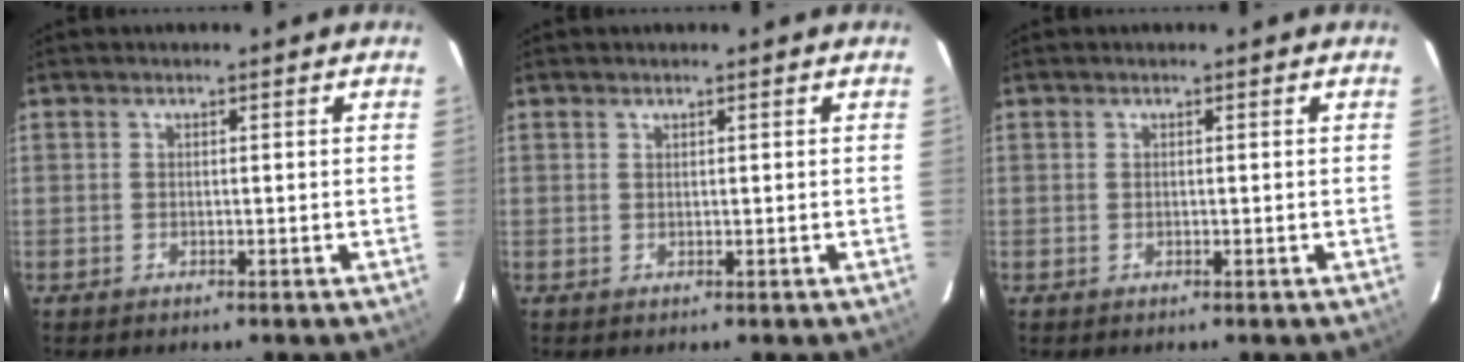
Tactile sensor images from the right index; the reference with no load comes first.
{"total": 0.0}
{"total": 0.0}